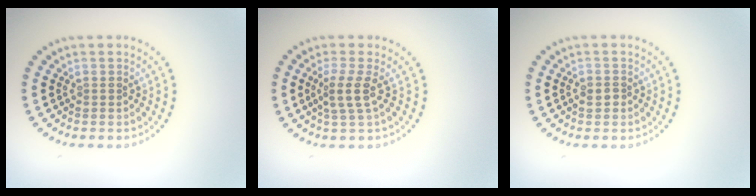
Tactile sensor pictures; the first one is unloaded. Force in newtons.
{"total": 2.4, "press": 1.8, "slide": 1.6}
{"total": 1.3, "press": 1.2, "slide": 0.6}